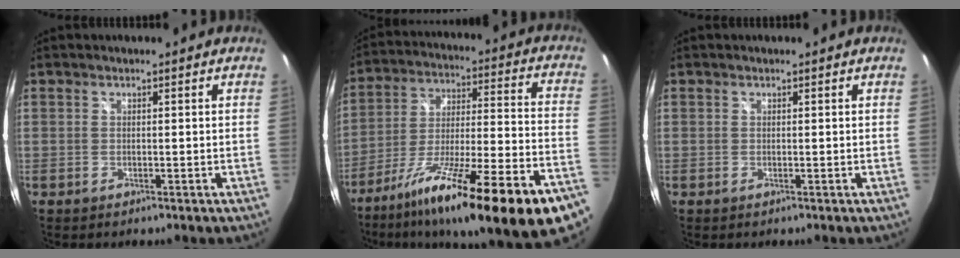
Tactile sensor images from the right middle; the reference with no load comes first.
{"total": 30.5, "force": [-20.8, 4.1, 22.0], "torque": [-0.328, -0.066, -0.314]}
{"total": 0.0}